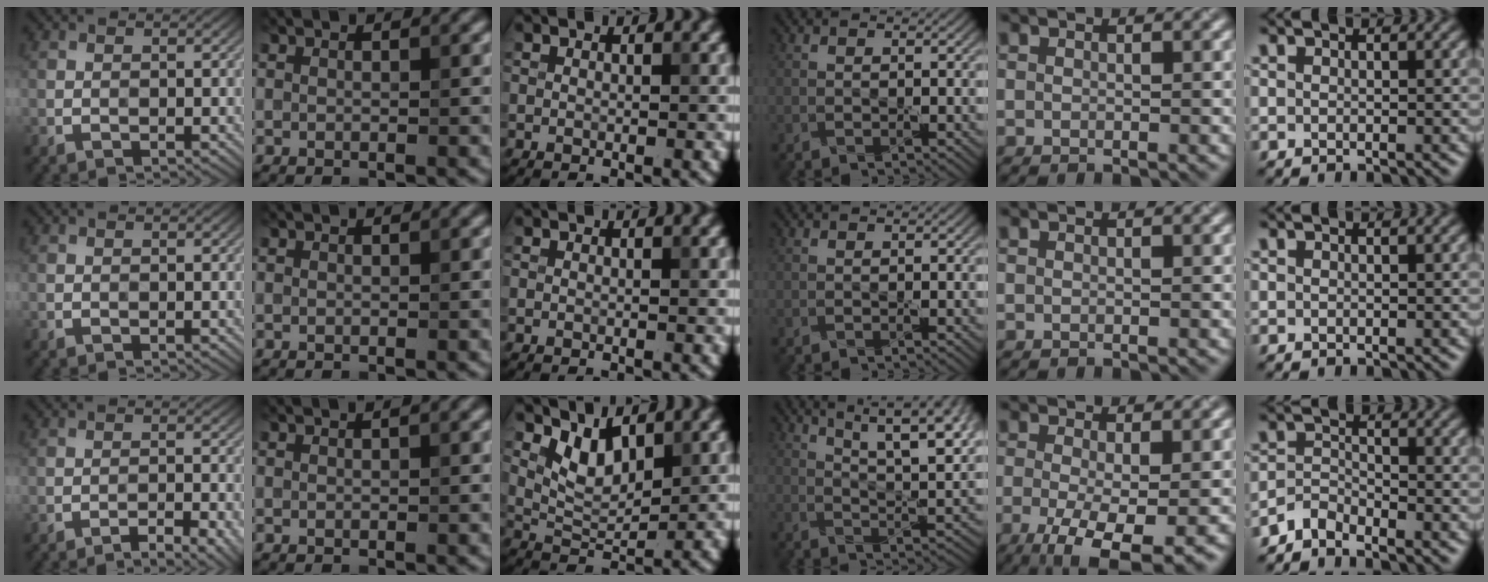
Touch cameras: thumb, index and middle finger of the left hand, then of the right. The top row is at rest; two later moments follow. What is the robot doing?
{"motion": "pour", "object": "sugar"}